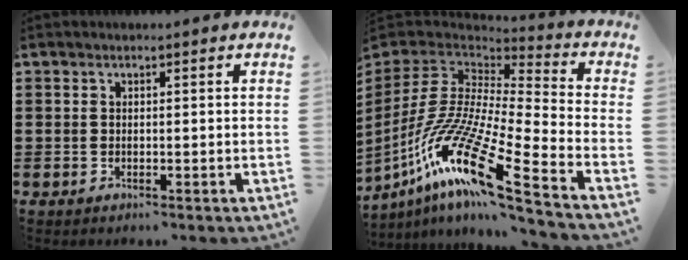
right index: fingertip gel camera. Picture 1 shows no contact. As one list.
[{"total": 16.6, "force": [-9.6, 2.7, 13.3], "torque": [-0.292, -0.012, -0.189]}]